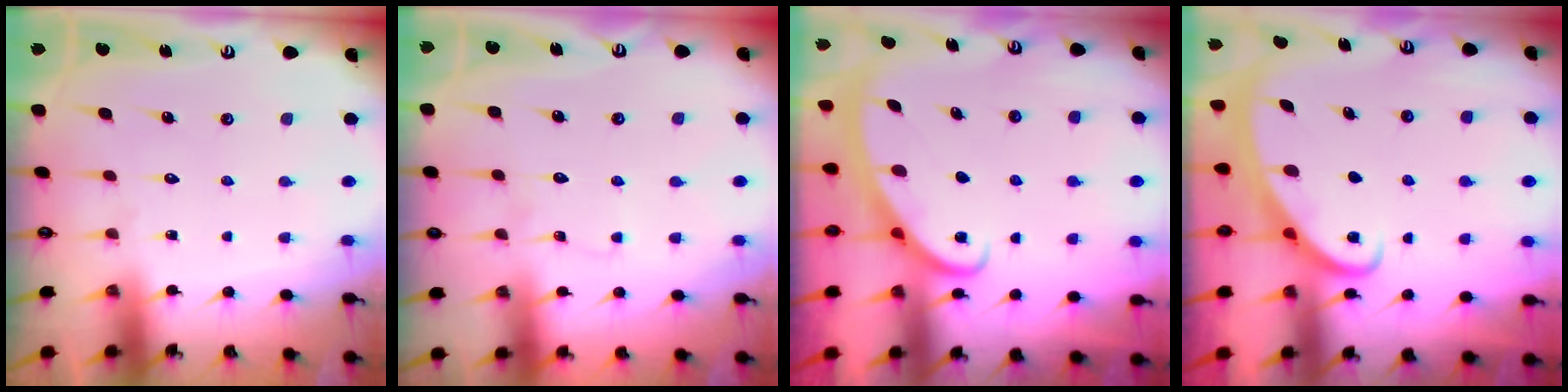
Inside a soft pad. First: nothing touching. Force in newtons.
{"total": 4.5, "press": 4.5, "slide": 0.3}
{"total": 2.6, "press": 2.5, "slide": 0.4}
{"total": 2.6, "press": 2.6, "slide": 0.3}